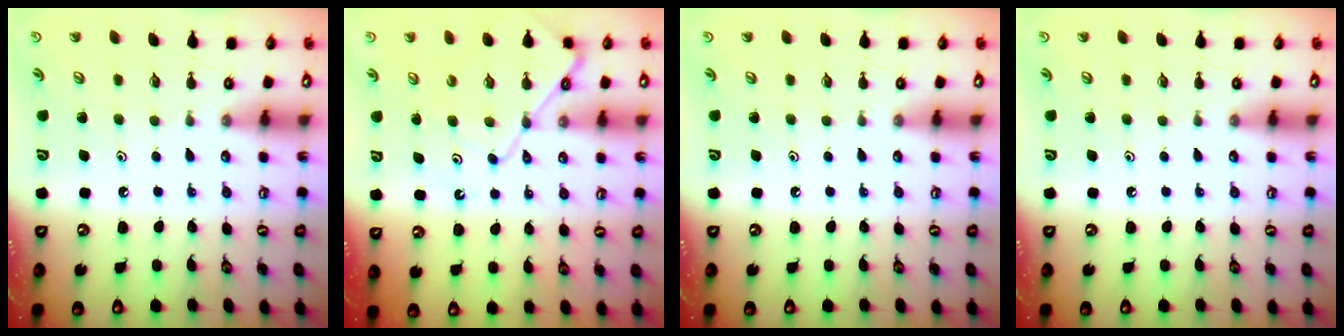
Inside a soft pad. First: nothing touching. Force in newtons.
{"total": 10.8, "press": 10.7, "slide": 1.1}
{"total": 0.0}
{"total": 0.0}